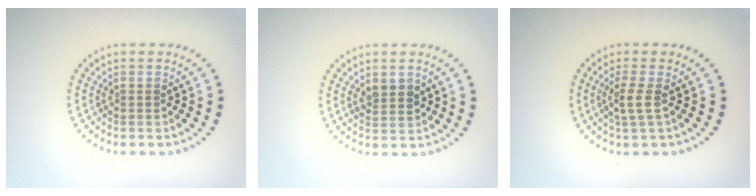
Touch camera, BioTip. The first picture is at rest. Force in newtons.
{"total": 1.9, "press": 1.8, "slide": 0.6}
{"total": 1.9, "press": 1.6, "slide": 1.0}